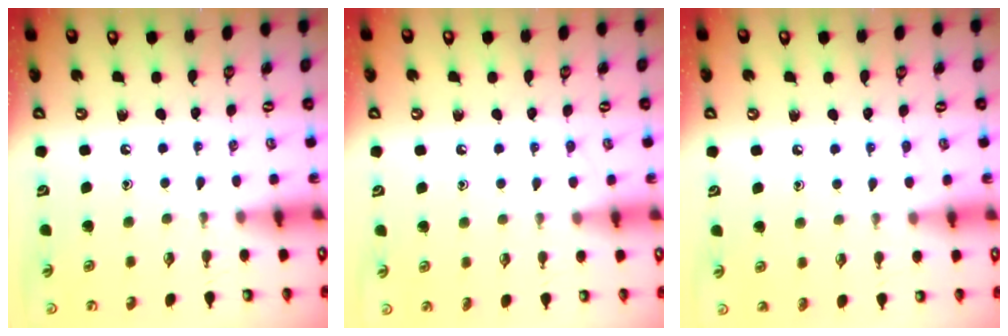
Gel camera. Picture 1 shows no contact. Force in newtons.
{"total": 5.0, "press": 5.0, "slide": 0.6}
{"total": 3.9, "press": 3.8, "slide": 0.4}